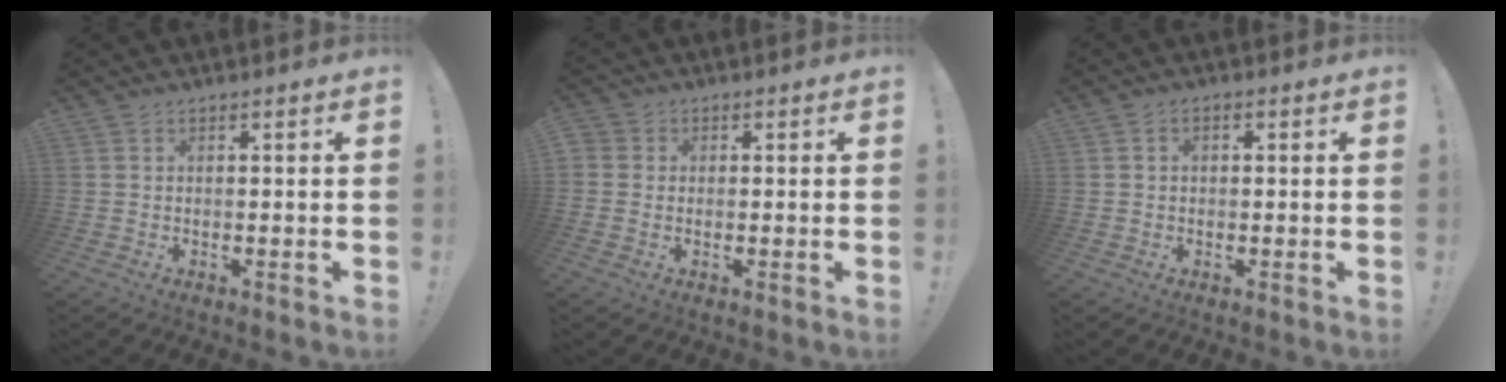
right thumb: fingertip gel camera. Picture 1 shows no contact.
{"total": 1.8, "force": [0.1, 1.7, 0.6], "torque": [-0.008, 0.004, 0.001]}
{"total": 1.5, "force": [-0.4, 1.1, 1.0], "torque": [-0.015, 0.003, -0.008]}